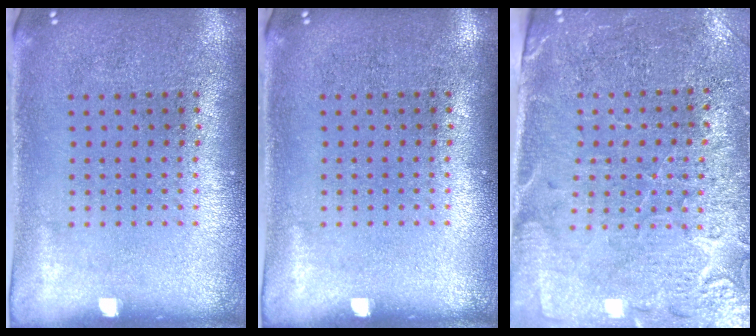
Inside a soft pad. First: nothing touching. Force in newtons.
{"total": 0.0}
{"total": 3.2, "press": 3.0, "slide": 0.9}